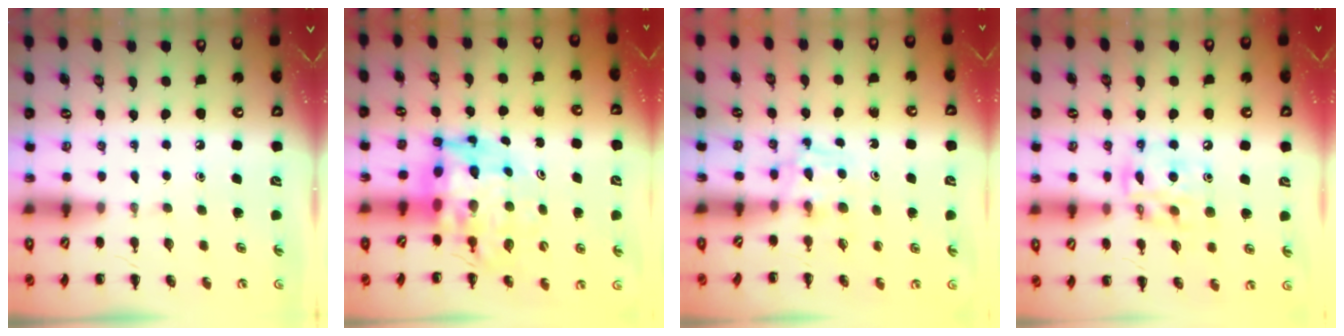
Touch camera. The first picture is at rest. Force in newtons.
{"total": 8.0, "press": 7.5, "slide": 2.6}
{"total": 3.9, "press": 3.6, "slide": 1.4}
{"total": 13.2, "press": 12.9, "slide": 2.8}